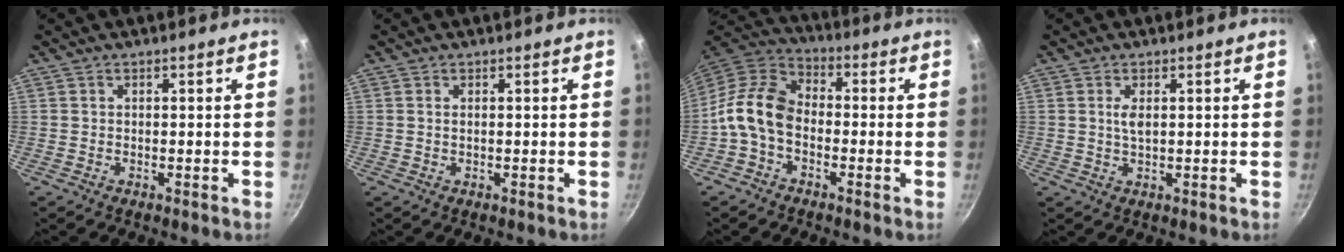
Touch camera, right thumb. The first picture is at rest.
{"total": 0.5, "force": [0.2, 0.2, 0.5], "torque": [-0.009, 0.000, 0.003]}
{"total": 10.9, "force": [-2.5, 7.5, 7.5], "torque": [-0.127, 0.041, -0.071]}
{"total": 2.2, "force": [0.6, 0.9, 1.9], "torque": [-0.035, -0.003, 0.012]}